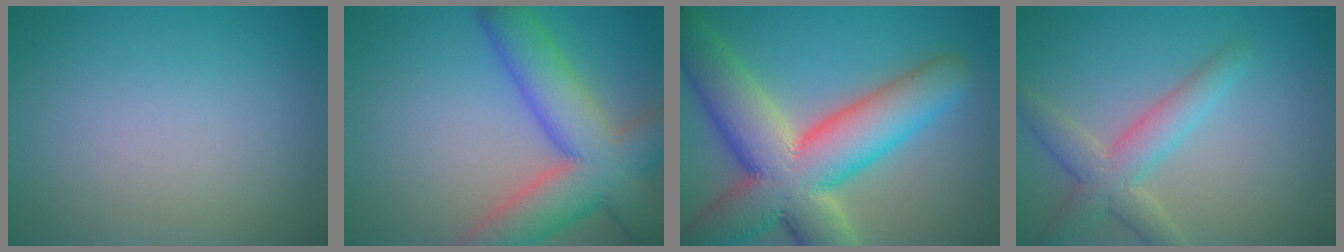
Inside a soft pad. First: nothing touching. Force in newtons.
{"total": 9.9, "press": 9.9, "slide": 0.5}
{"total": 13.6, "press": 13.6, "slide": 0.8}
{"total": 4.0, "press": 4.0, "slide": 0.3}